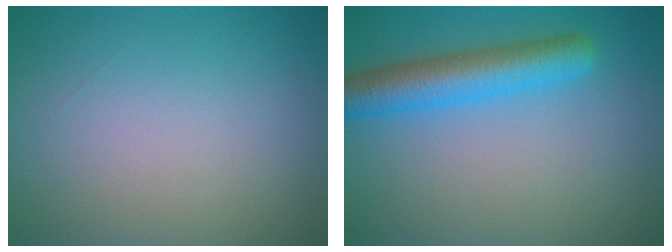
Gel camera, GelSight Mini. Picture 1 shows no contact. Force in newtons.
{"total": 5.3, "press": 5.3, "slide": 0.3}